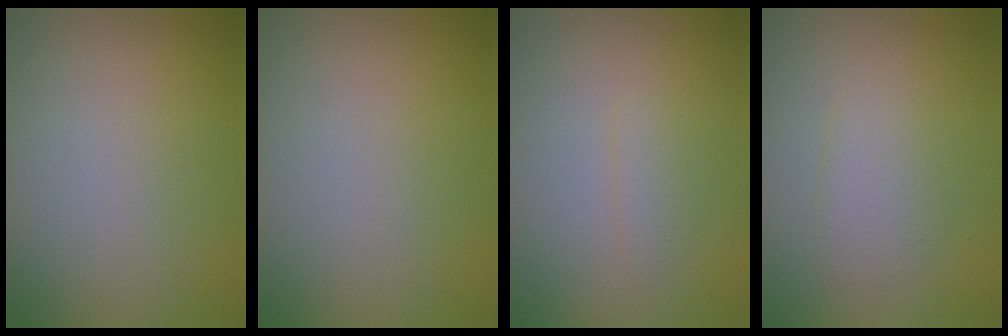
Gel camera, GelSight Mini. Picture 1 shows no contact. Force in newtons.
{"total": 0.0}
{"total": 1.0, "press": 1.0, "slide": 0.1}
{"total": 2.1, "press": 2.1, "slide": 0.1}